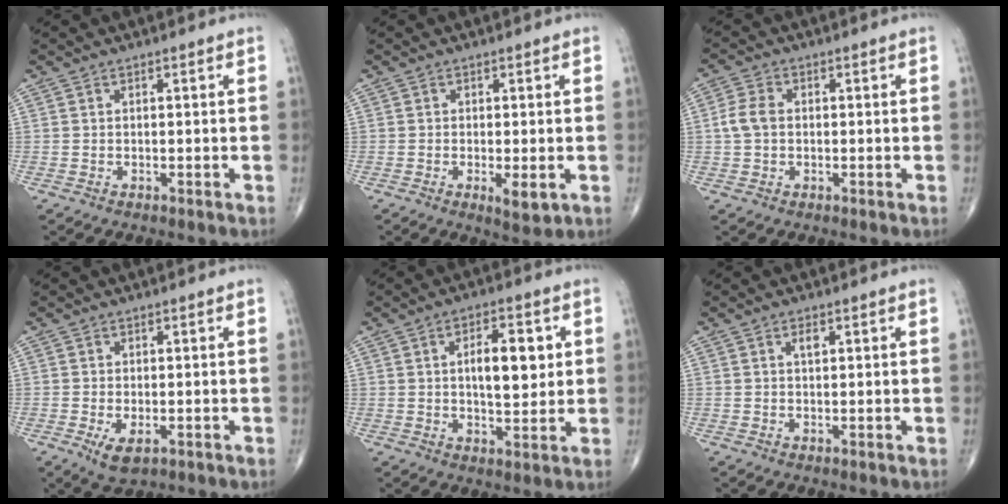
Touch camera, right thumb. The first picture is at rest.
{"total": 3.5, "force": [-0.9, 1.1, 3.2], "torque": [-0.051, -0.011, -0.014]}
{"total": 4.4, "force": [0.1, 3.1, 3.0], "torque": [-0.068, 0.010, -0.004]}
{"total": 4.0, "force": [-1.4, 1.9, 3.2], "torque": [-0.056, -0.009, -0.019]}
{"total": 9.4, "force": [1.8, 4.2, 8.2], "torque": [-0.107, -0.004, 0.029]}
{"total": 1.5, "force": [0.6, 0.7, 1.2], "torque": [-0.018, 0.000, 0.010]}